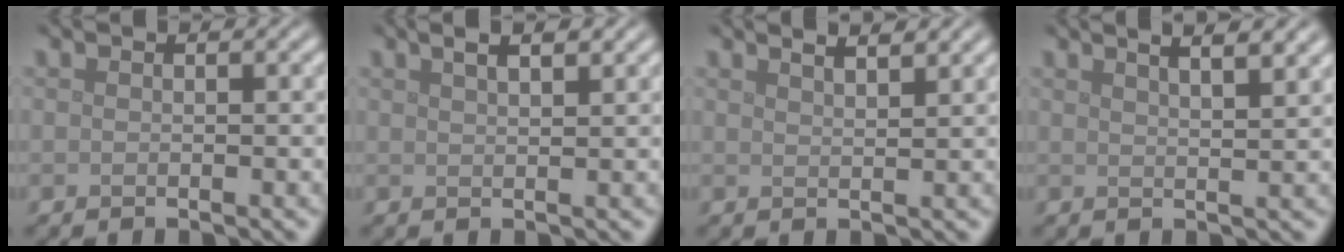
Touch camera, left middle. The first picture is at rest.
{"total": 4.1, "force": [2.6, 1.7, 2.7], "torque": [-0.015, 0.023, 0.011]}
{"total": 4.4, "force": [3.2, 1.6, 2.5], "torque": [-0.009, 0.031, 0.009]}
{"total": 7.1, "force": [4.7, 2.7, 4.6], "torque": [-0.028, 0.042, 0.035]}